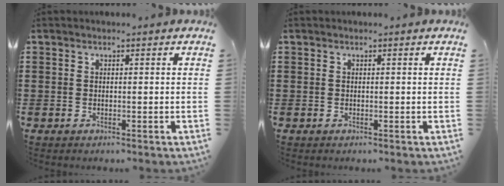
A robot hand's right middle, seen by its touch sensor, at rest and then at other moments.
{"total": 0.0}